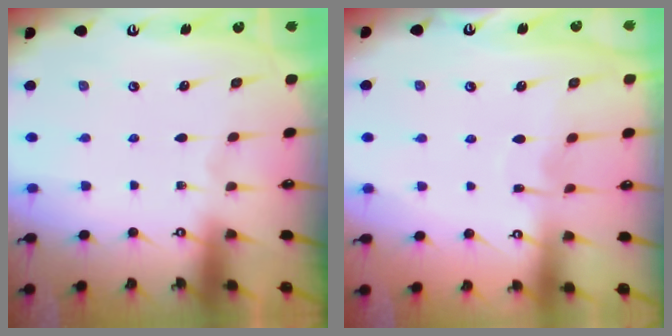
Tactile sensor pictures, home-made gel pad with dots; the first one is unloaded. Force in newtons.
{"total": 4.6, "press": 4.6, "slide": 0.4}